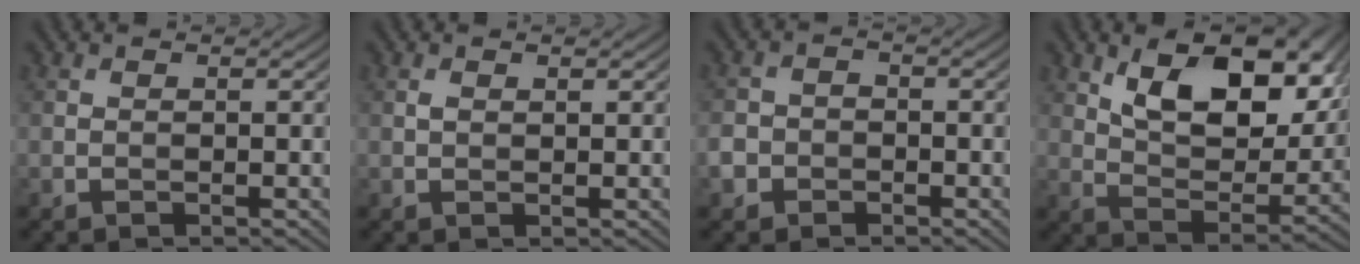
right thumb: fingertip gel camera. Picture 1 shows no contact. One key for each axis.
{"total": 0.8, "fx": 0.3, "fy": 0.4, "fz": 0.6, "tx": -0.017, "ty": -0.001, "tz": 0.007}
{"total": 3.1, "fx": -1.6, "fy": 2.5, "fz": 0.9, "tx": -0.019, "ty": -0.003, "tz": -0.037}
{"total": 12.8, "fx": 6.1, "fy": 6.4, "fz": 9.3, "tx": -0.151, "ty": -0.009, "tz": 0.102}